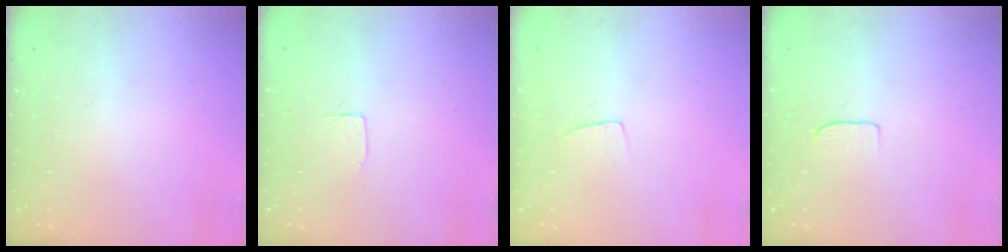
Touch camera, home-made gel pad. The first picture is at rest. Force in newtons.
{"total": 1.2, "press": 1.2, "slide": 0.0}
{"total": 3.3, "press": 3.3, "slide": 0.2}
{"total": 5.0, "press": 4.9, "slide": 0.4}